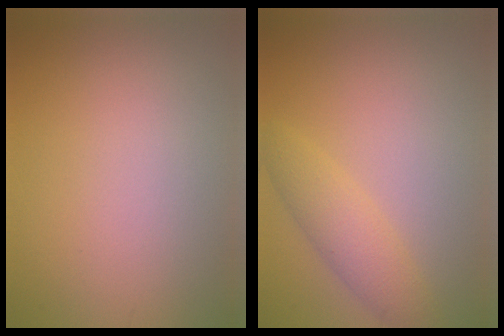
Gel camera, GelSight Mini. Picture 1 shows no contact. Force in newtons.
{"total": 3.0, "press": 3.0, "slide": 0.1}